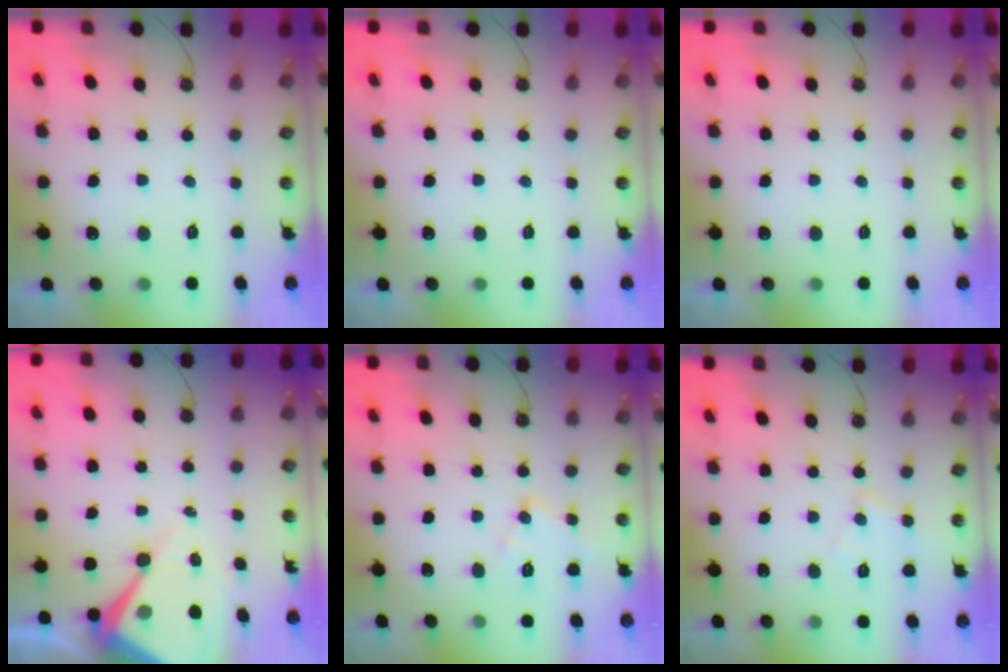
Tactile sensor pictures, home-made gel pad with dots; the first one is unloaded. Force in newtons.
{"total": 0.0}
{"total": 0.0}
{"total": 8.3, "press": 8.2, "slide": 0.6}
{"total": 9.6, "press": 9.6, "slide": 0.7}
{"total": 6.5, "press": 6.5, "slide": 0.4}